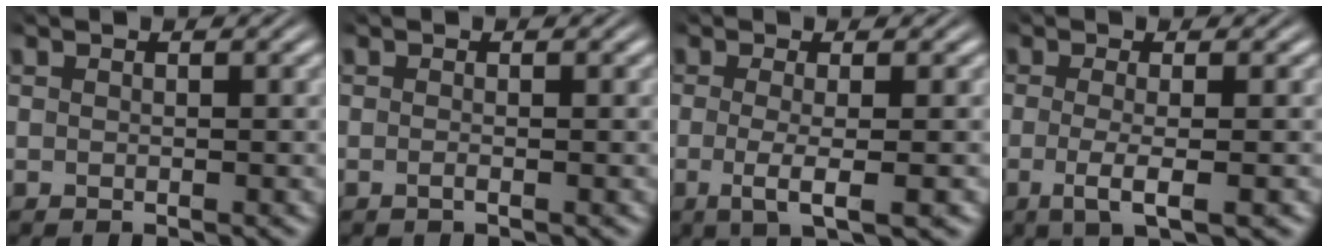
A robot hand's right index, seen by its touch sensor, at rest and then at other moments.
{"total": 0.6, "force": [-0.4, 0.1, 0.4], "torque": [-0.012, 0.000, -0.010]}
{"total": 3.4, "force": [-0.9, 0.3, 3.2], "torque": [-0.066, -0.016, -0.007]}
{"total": 3.1, "force": [-1.0, 0.3, 2.9], "torque": [-0.062, -0.015, -0.010]}